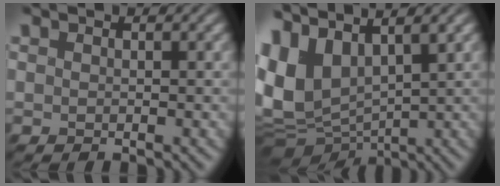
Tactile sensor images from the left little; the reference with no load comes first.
{"total": 10.1, "force": [2.3, 6.1, 7.7], "torque": [-0.181, -0.010, 0.040]}